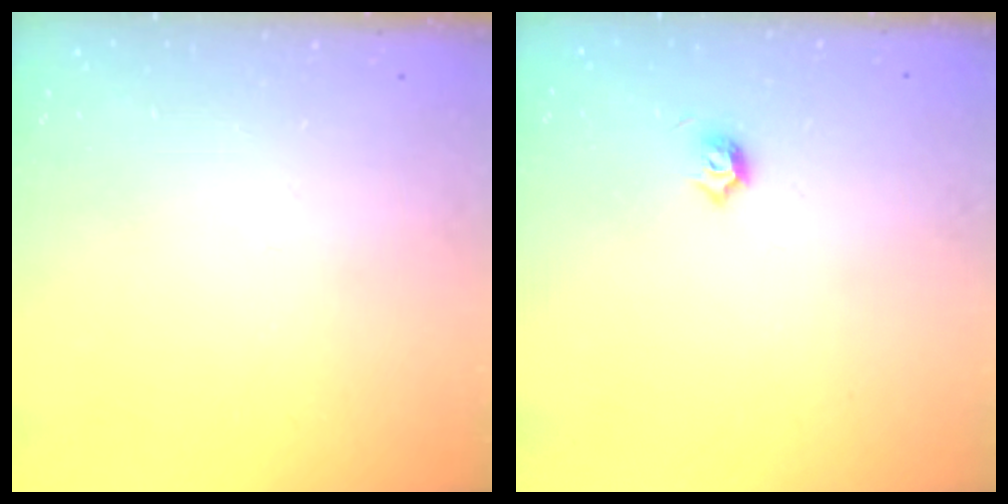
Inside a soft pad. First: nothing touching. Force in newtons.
{"total": 3.7, "press": 3.6, "slide": 0.9}